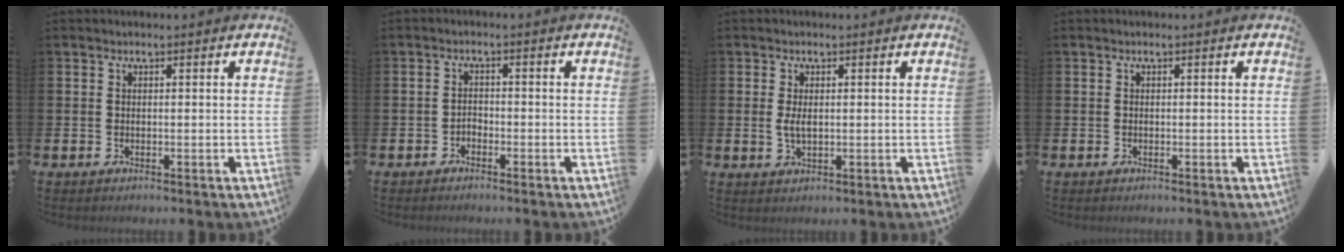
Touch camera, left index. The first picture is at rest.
{"total": 1.3, "force": [-1.1, 0.6, 0.2], "torque": [-0.005, 0.002, -0.025]}
{"total": 2.2, "force": [0.2, 1.0, 1.9], "torque": [-0.029, 0.000, 0.000]}
{"total": 0.0}